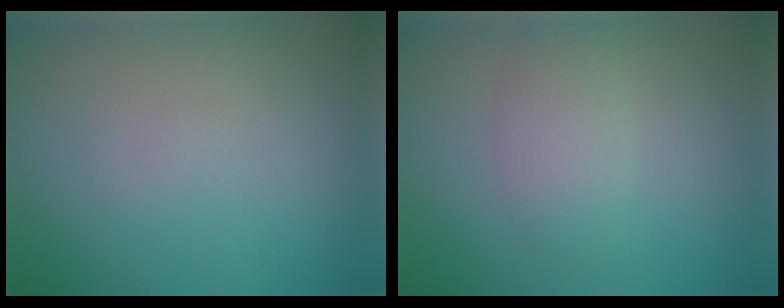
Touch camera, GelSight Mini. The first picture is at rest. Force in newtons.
{"total": 2.7, "press": 2.7, "slide": 0.1}